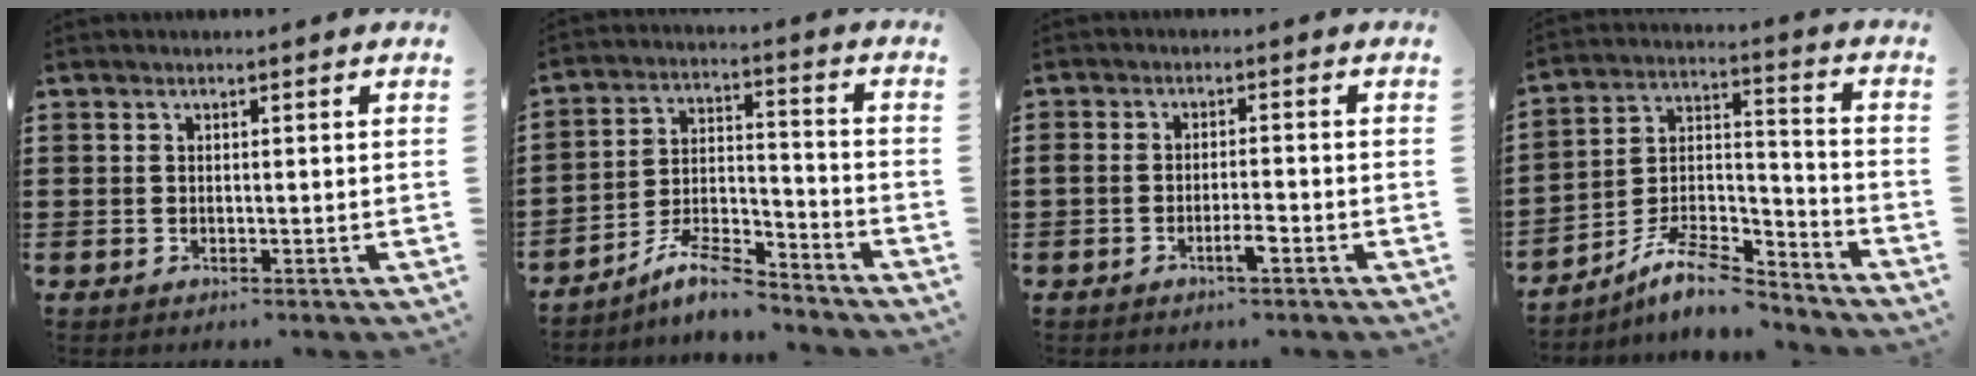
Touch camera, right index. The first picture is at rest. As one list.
[{"total": 9.1, "force": [-7.9, 1.9, 4.2], "torque": [-0.076, 0.020, -0.150]}, {"total": 3.0, "force": [-1.7, 0.5, 2.3], "torque": [-0.039, 0.004, -0.032]}, {"total": 10.3, "force": [-8.5, 2.6, 5.1], "torque": [-0.103, 0.020, -0.169]}]